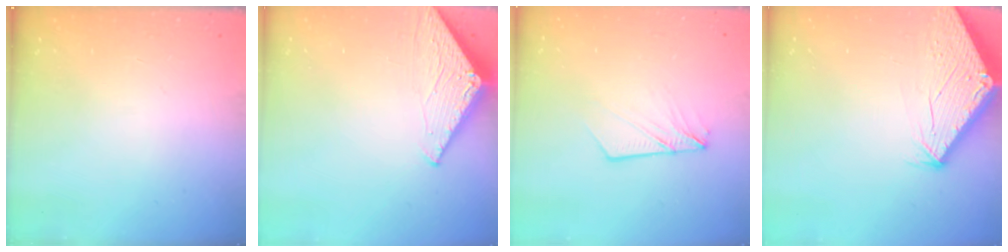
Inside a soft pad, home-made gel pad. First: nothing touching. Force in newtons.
{"total": 2.8, "press": 2.8, "slide": 0.2}
{"total": 7.3, "press": 7.2, "slide": 0.9}
{"total": 2.9, "press": 2.9, "slide": 0.1}